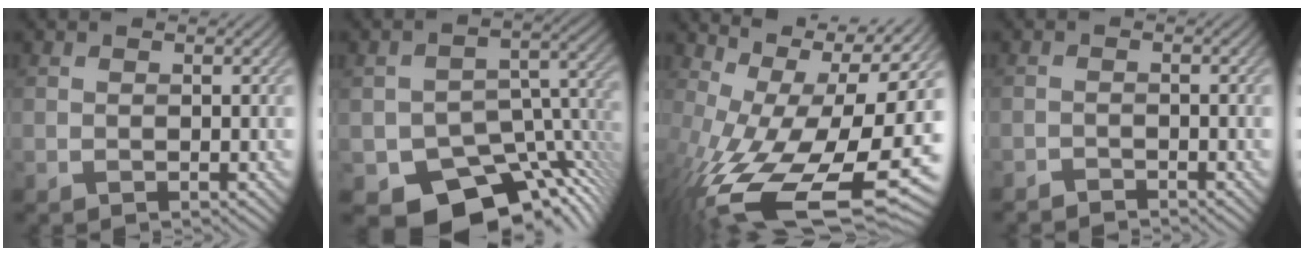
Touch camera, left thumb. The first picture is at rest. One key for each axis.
{"total": 12.0, "fx": -7.5, "fy": 6.6, "fz": 6.6, "tx": -0.089, "ty": -0.037, "tz": -0.104}
{"total": 18.3, "fx": -3.6, "fy": 8.1, "fz": 16.0, "tx": -0.302, "ty": -0.035, "tz": -0.042}
{"total": 1.6, "fx": -1.6, "fy": 0.1, "fz": 0.2, "tx": -0.001, "ty": -0.001, "tz": -0.031}